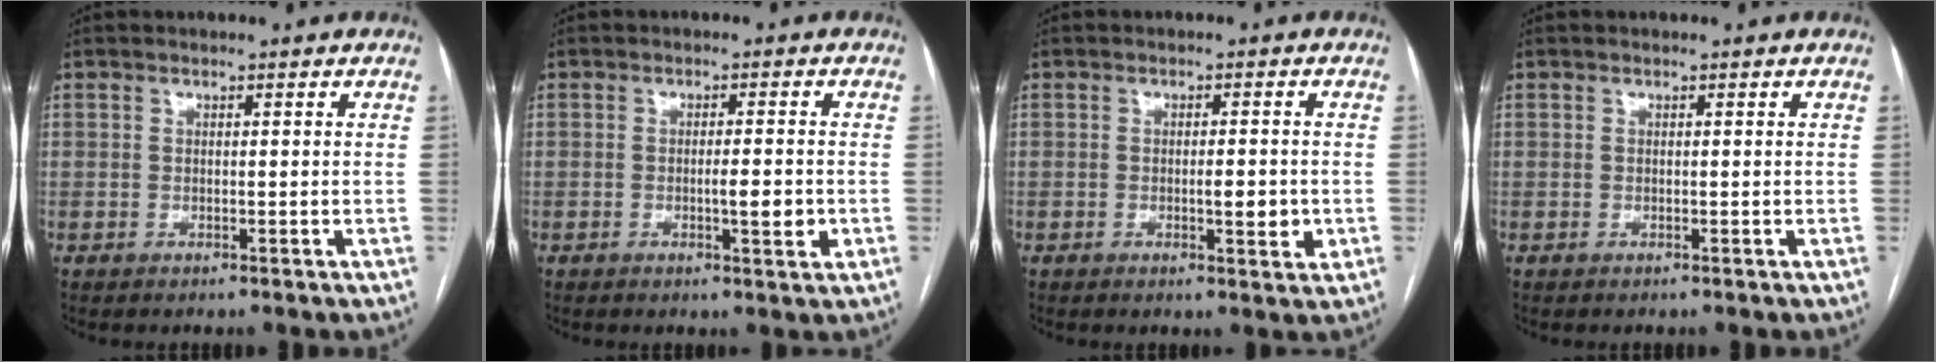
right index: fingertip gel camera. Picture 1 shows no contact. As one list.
[{"total": 3.8, "force": [-0.8, 0.7, 3.6], "torque": [-0.057, -0.002, -0.009]}, {"total": 3.8, "force": [-0.7, 1.1, 3.5], "torque": [-0.052, -0.002, -0.007]}, {"total": 0.0}]